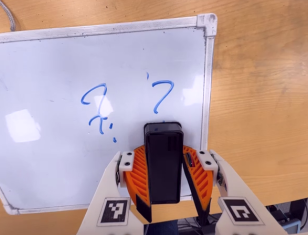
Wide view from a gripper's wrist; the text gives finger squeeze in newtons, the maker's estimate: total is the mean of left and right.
{"total": 6.6, "left": 7.0, "right": 6.2}